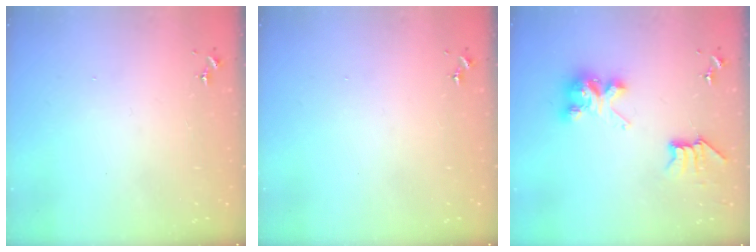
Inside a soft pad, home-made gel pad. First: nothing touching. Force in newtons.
{"total": 0.0}
{"total": 8.0, "press": 8.0, "slide": 0.1}